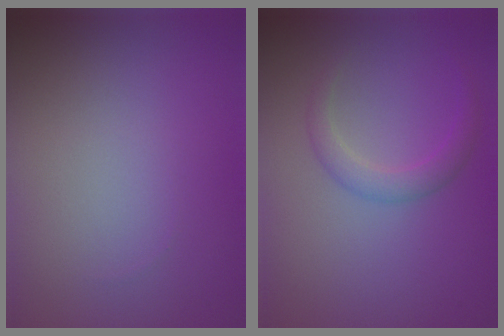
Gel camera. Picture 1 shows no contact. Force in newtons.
{"total": 1.9, "press": 1.9, "slide": 0.1}